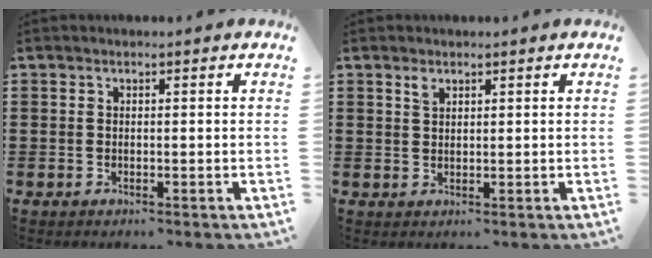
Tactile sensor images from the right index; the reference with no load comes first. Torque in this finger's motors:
{"motor_torque": [0.02, -0.02, 0.02, 0.03]}